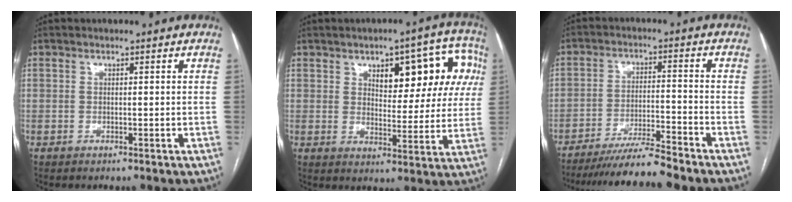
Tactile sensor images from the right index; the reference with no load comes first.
{"total": 13.3, "force": [5.0, 5.7, 11.0], "torque": [-0.120, 0.035, 0.067]}
{"total": 8.7, "force": [-8.0, -0.4, 3.6], "torque": [-0.051, -0.013, -0.137]}